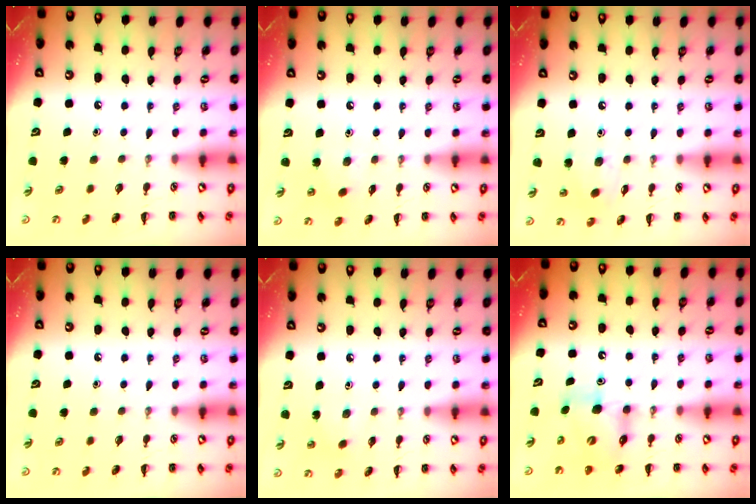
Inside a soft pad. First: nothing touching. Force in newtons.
{"total": 6.1, "press": 5.9, "slide": 1.3}
{"total": 5.8, "press": 5.7, "slide": 0.8}
{"total": 0.0}
{"total": 2.7, "press": 2.6, "slide": 0.8}
{"total": 7.0, "press": 6.9, "slide": 0.9}